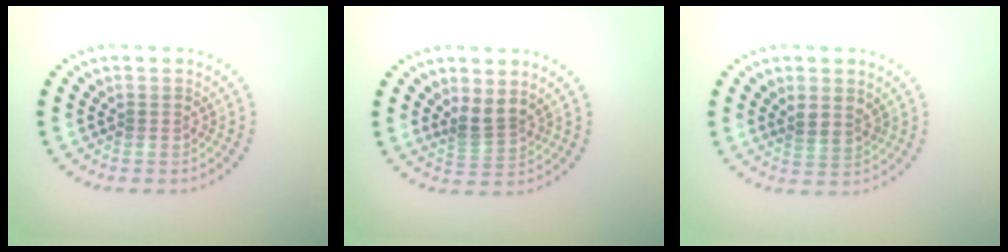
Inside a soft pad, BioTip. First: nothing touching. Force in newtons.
{"total": 2.4, "press": 1.9, "slide": 1.5}
{"total": 2.1, "press": 1.8, "slide": 1.1}